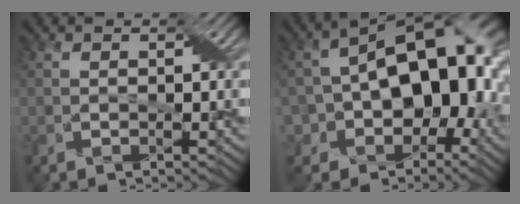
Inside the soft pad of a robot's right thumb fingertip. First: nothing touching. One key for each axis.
{"total": 16.2, "fx": -1.8, "fy": 10.8, "fz": 12.0, "tx": -0.149, "ty": -0.005, "tz": -0.030}